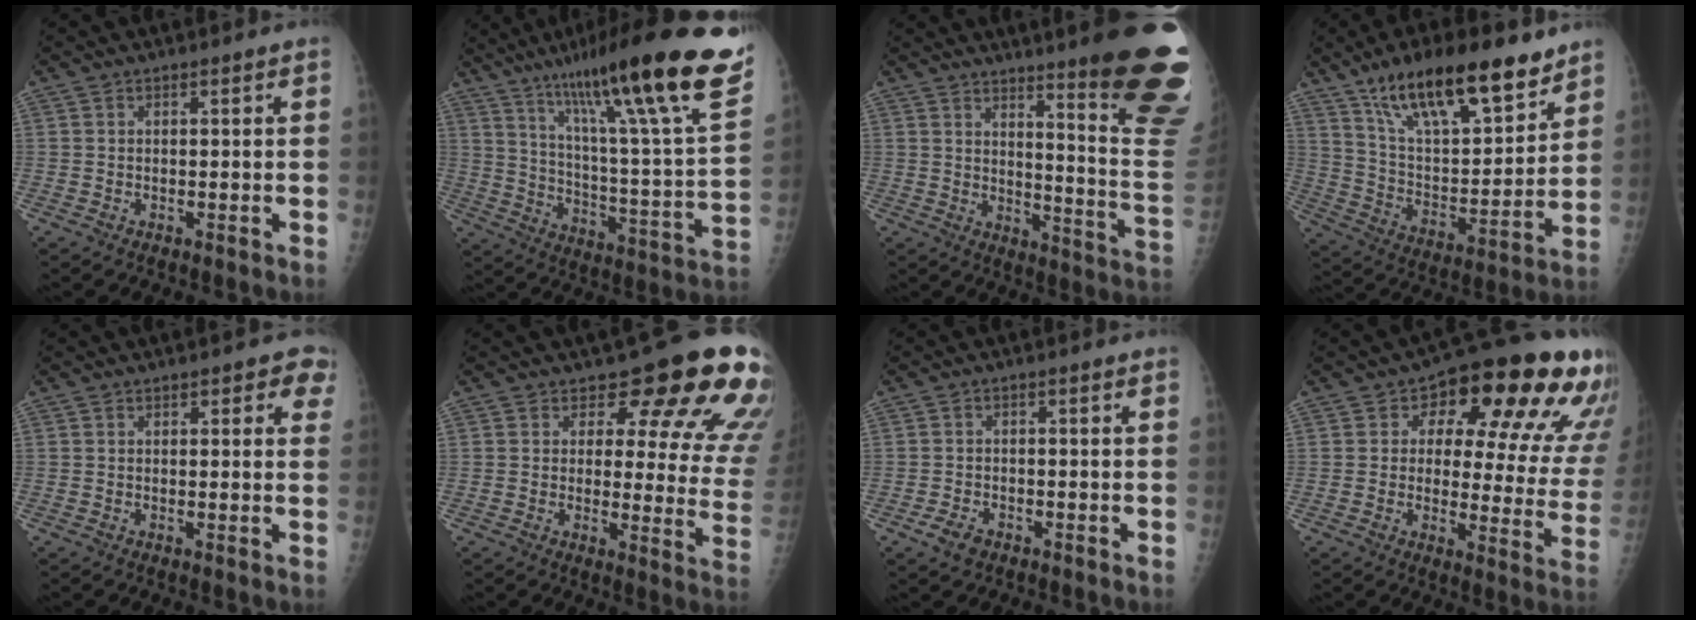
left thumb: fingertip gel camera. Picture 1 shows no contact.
{"total": 31.0, "force": [19.5, 3.2, 23.9], "torque": [-0.346, -0.059, 0.301]}
{"total": 22.0, "force": [14.4, 2.3, 16.5], "torque": [-0.177, -0.105, 0.187]}
{"total": 23.0, "force": [15.5, 8.1, 15.0], "torque": [-0.215, -0.054, 0.268]}
{"total": 4.3, "force": [2.2, 2.1, 3.0], "torque": [-0.003, -0.003, 0.016]}
{"total": 16.9, "force": [11.9, 6.6, 10.0], "torque": [-0.069, -0.077, 0.120]}
{"total": 3.2, "force": [-1.9, 1.9, 1.7], "torque": [-0.031, 0.007, -0.031]}
{"total": 22.0, "force": [10.1, 9.3, 17.2], "torque": [-0.178, -0.018, 0.128]}